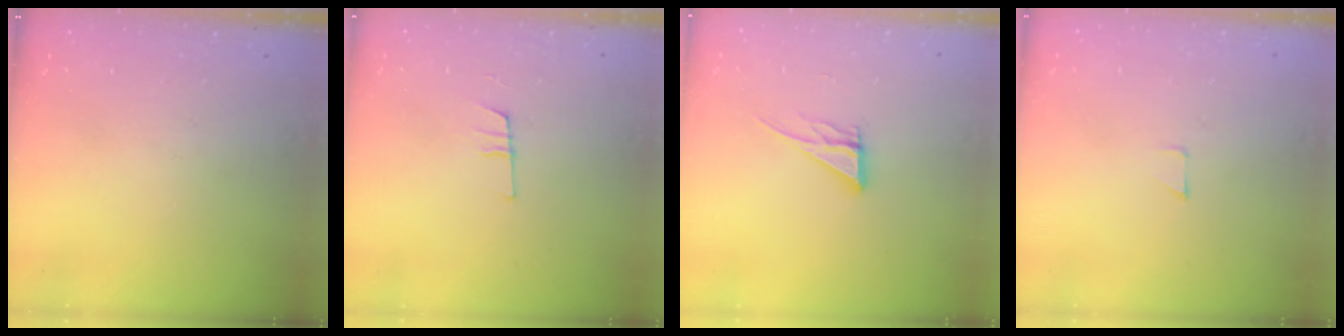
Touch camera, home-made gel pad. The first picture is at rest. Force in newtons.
{"total": 7.6, "press": 7.0, "slide": 3.0}
{"total": 7.1, "press": 7.1, "slide": 0.2}
{"total": 2.6, "press": 2.6, "slide": 0.2}